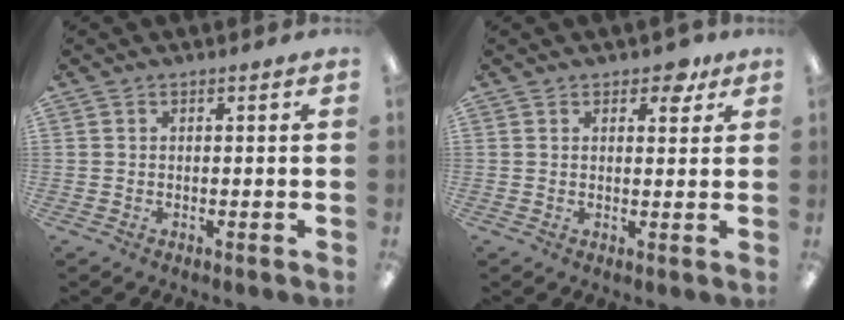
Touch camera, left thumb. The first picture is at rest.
{"total": 4.2, "force": [2.9, 2.4, 2.0], "torque": [-0.013, -0.007, 0.046]}